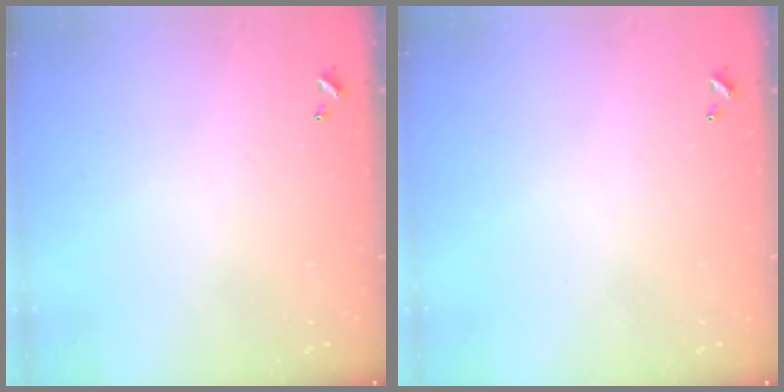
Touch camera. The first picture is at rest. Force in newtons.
{"total": 0.0}